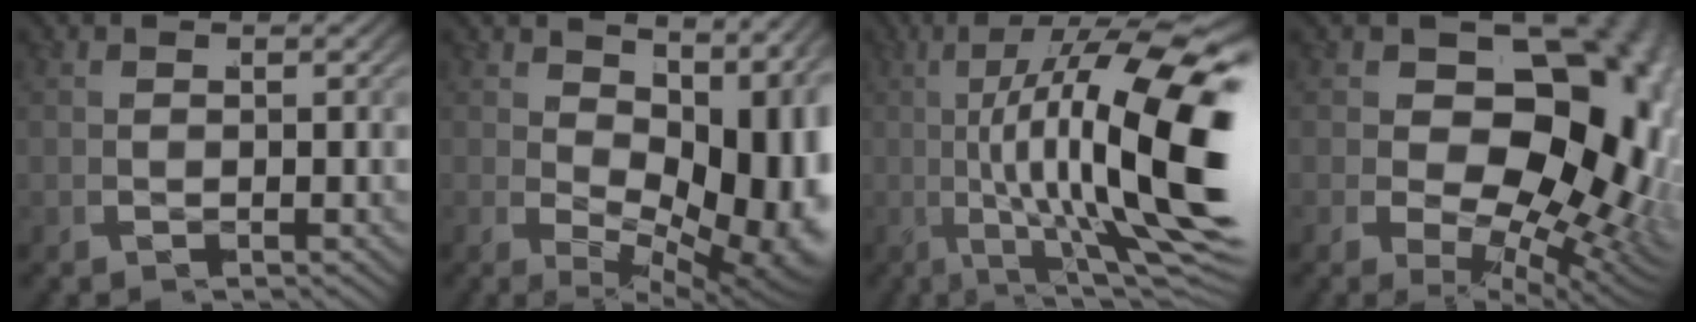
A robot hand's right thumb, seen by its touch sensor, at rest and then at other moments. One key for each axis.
{"total": 10.3, "fx": 0.3, "fy": 5.2, "fz": 8.9, "tx": -0.134, "ty": -0.038, "tz": 0.035}
{"total": 17.7, "fx": 1.7, "fy": 7.1, "fz": 16.2, "tx": -0.251, "ty": -0.008, "tz": 0.028}
{"total": 18.6, "fx": 0.3, "fy": 11.6, "fz": 14.6, "tx": -0.221, "ty": -0.055, "tz": 0.029}